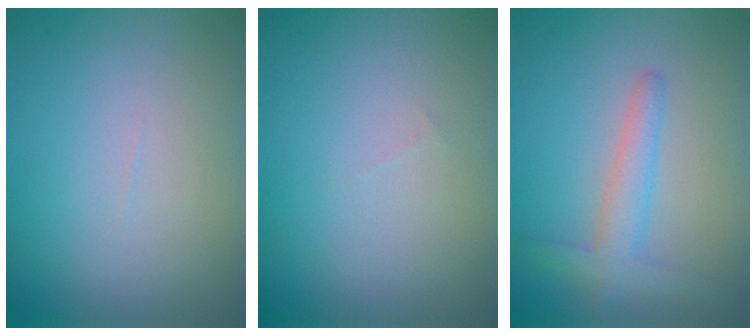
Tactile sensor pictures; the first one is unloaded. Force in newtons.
{"total": 0.0}
{"total": 2.6, "press": 2.6, "slide": 0.1}